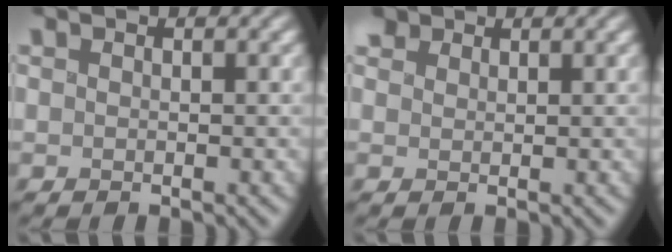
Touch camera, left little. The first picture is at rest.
{"total": 2.2, "force": [1.8, 1.2, 0.5], "torque": [-0.013, -0.005, 0.042]}